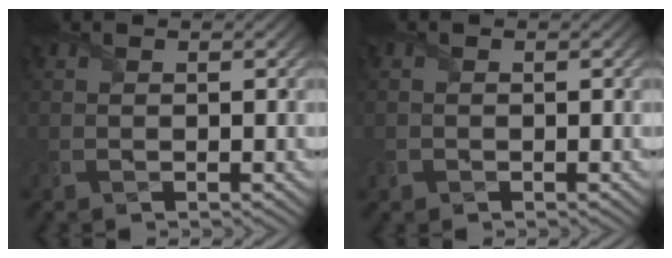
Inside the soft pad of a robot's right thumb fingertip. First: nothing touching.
{"total": 0.7, "force": [-0.4, 0.6, -0.1], "torque": [0.004, -0.003, -0.008]}